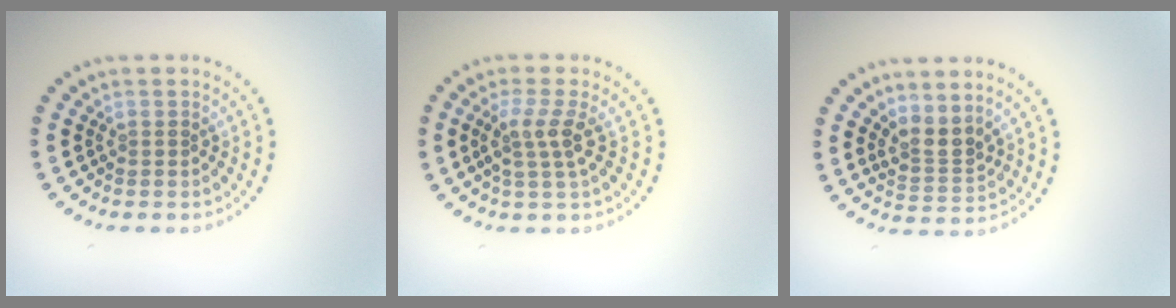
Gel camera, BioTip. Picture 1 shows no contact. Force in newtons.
{"total": 2.7, "press": 2.1, "slide": 1.7}
{"total": 2.6, "press": 2.0, "slide": 1.8}